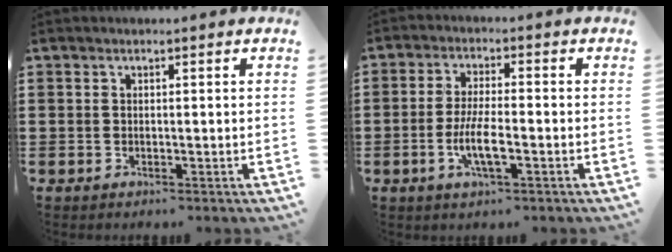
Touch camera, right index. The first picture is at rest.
{"total": 5.6, "force": [-1.8, 1.3, 5.2], "torque": [-0.107, -0.005, -0.036]}